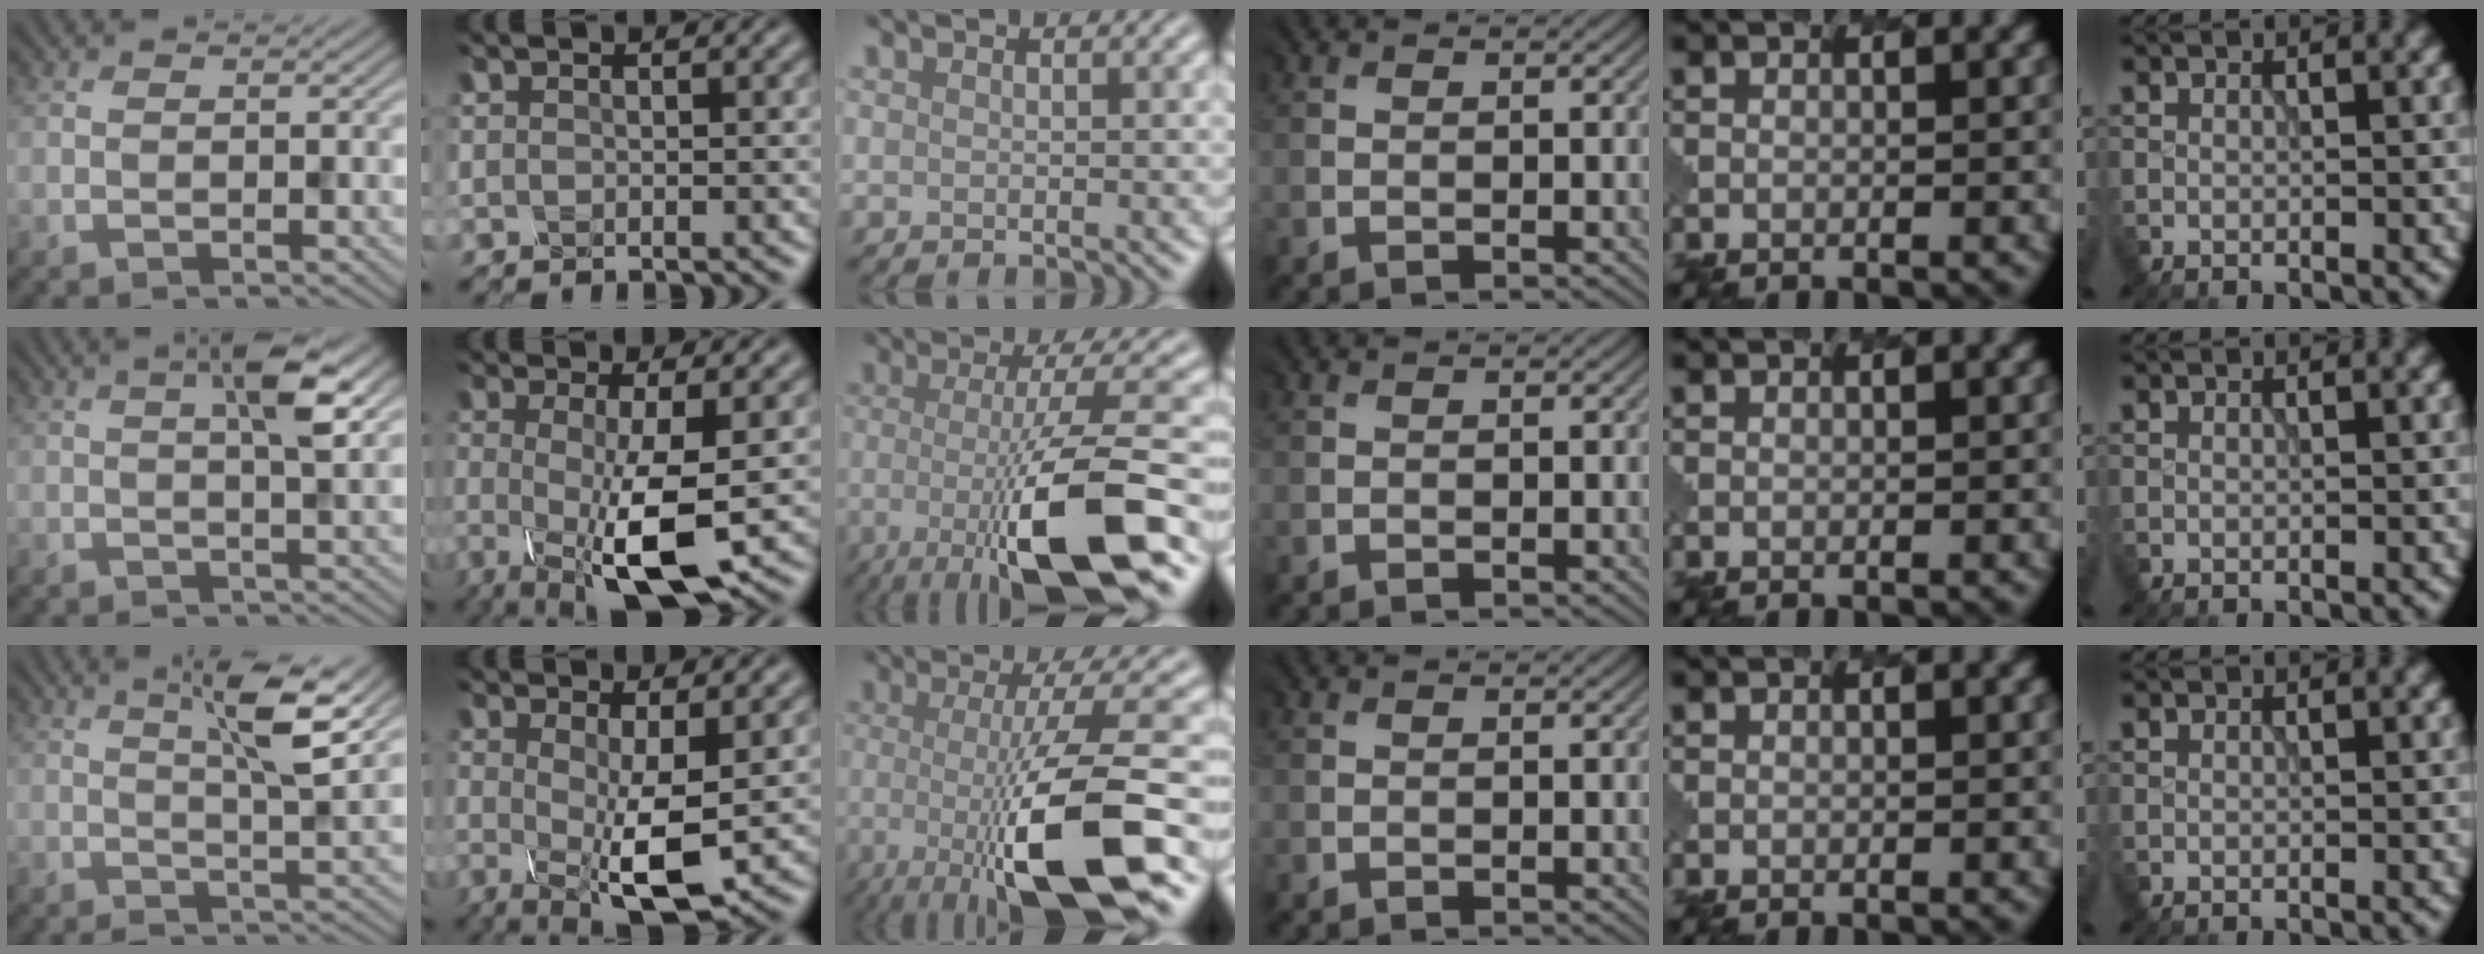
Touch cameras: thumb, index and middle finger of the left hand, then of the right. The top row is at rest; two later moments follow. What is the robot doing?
{"motion": "disassemble", "object": "battery cover"}